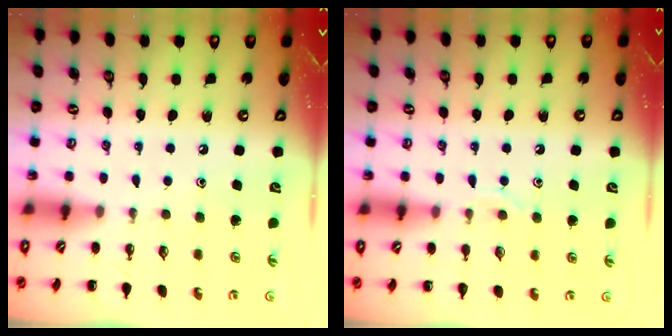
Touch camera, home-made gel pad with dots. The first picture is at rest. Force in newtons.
{"total": 7.2, "press": 7.1, "slide": 1.1}